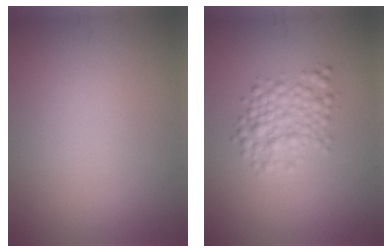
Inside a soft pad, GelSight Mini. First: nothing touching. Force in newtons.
{"total": 3.2, "press": 3.2, "slide": 0.1}